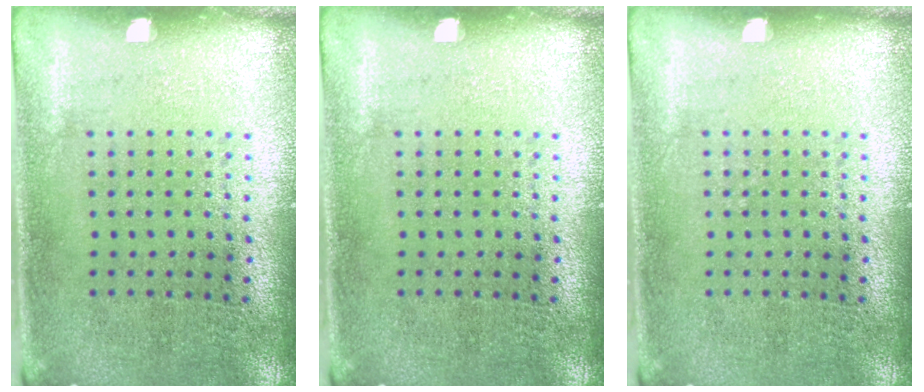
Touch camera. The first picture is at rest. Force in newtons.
{"total": 0.0}
{"total": 0.0}